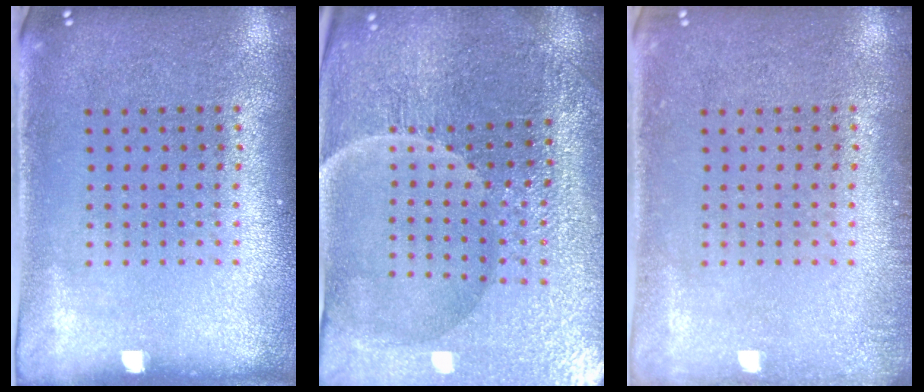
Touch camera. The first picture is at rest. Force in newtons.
{"total": 4.6, "press": 4.5, "slide": 1.1}
{"total": 1.1, "press": 1.0, "slide": 0.2}